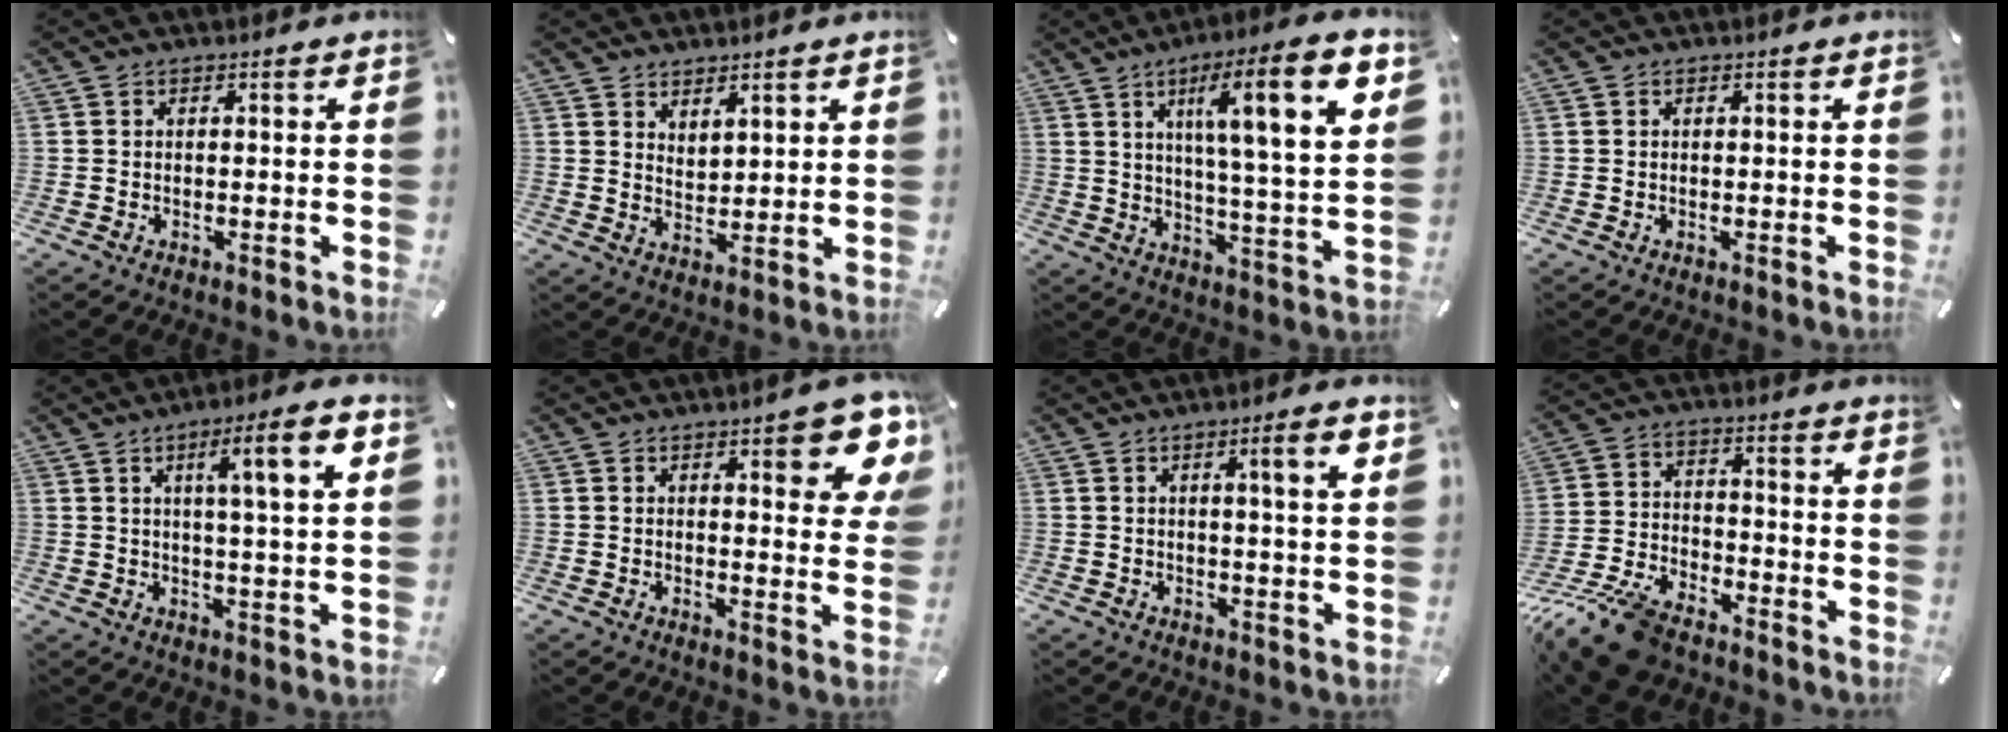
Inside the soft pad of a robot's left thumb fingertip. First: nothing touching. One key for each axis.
{"total": 3.5, "fx": 3.2, "fy": 1.4, "fz": -0.4, "tx": 0.009, "ty": -0.019, "tz": 0.060}
{"total": 16.1, "fx": 7.5, "fy": 2.3, "fz": 14.1, "tx": -0.216, "ty": -0.034, "tz": 0.104}
{"total": 0.0}
{"total": 10.8, "fx": 4.1, "fy": 1.2, "fz": 9.9, "tx": -0.155, "ty": -0.007, "tz": 0.057}
{"total": 11.9, "fx": 6.7, "fy": 3.8, "fz": 9.1, "tx": -0.107, "ty": -0.045, "tz": 0.108}
{"total": 7.9, "fx": 3.0, "fy": 0.7, "fz": 7.2, "tx": -0.112, "ty": -0.005, "tz": 0.039}
{"total": 14.6, "fx": -10.7, "fy": 6.0, "fz": 7.8, "tx": -0.153, "ty": 0.053, "tz": -0.196}